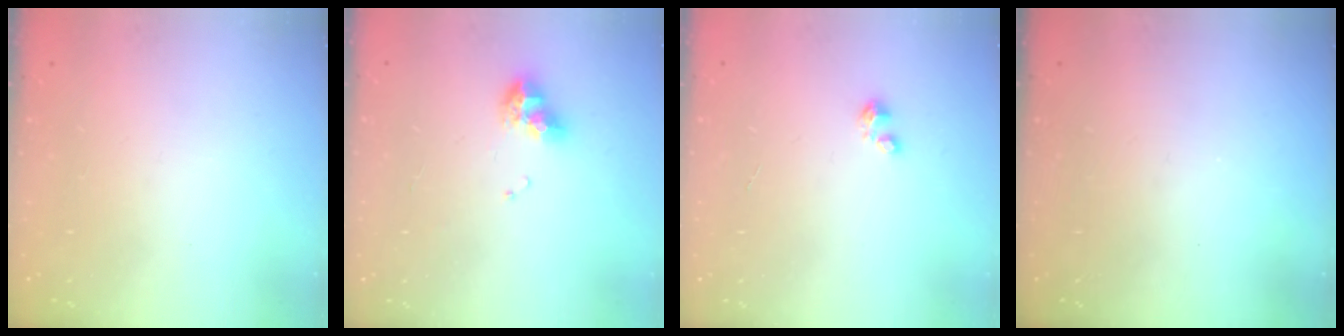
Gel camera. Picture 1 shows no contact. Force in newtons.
{"total": 8.7, "press": 8.7, "slide": 0.8}
{"total": 1.6, "press": 1.6, "slide": 0.2}
{"total": 0.0}